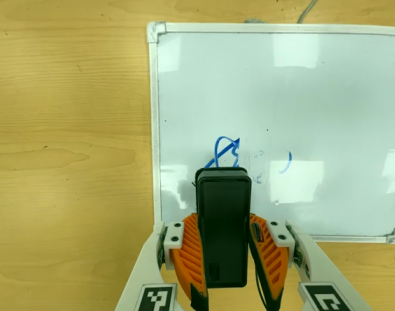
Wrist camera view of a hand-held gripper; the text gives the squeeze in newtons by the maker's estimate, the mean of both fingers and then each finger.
{"total": 6.6, "left": 5.8, "right": 7.4}